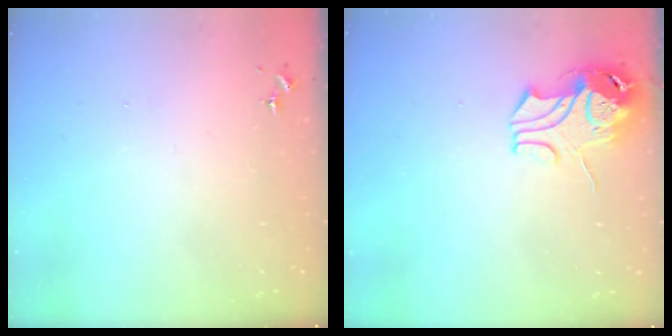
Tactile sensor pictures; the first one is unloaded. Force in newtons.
{"total": 10.4, "press": 10.3, "slide": 1.4}